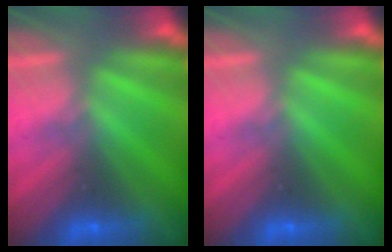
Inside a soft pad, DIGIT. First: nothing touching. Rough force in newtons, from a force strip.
{"total": 0.0}